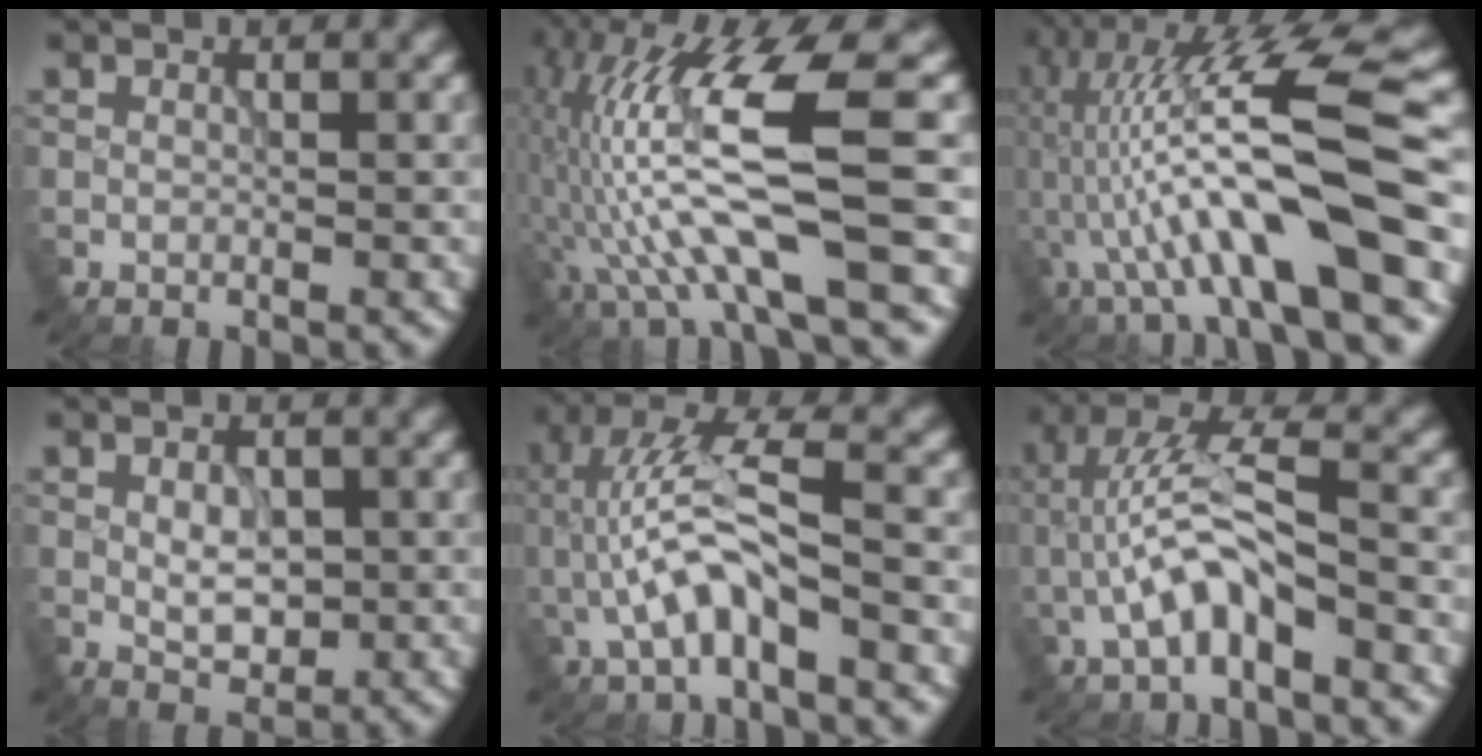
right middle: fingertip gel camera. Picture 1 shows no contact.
{"total": 10.8, "force": [-1.8, 1.7, 10.5], "torque": [-0.208, 0.013, -0.028]}
{"total": 13.4, "force": [-1.9, 2.4, 13.0], "torque": [-0.230, 0.033, -0.029]}
{"total": 2.9, "force": [0.1, 1.8, 2.3], "torque": [-0.037, -0.001, 0.002]}
{"total": 6.1, "force": [-1.4, 1.7, 5.7], "torque": [-0.115, 0.021, -0.028]}
{"total": 5.5, "force": [-1.8, 1.6, 4.9], "torque": [-0.100, 0.019, -0.036]}